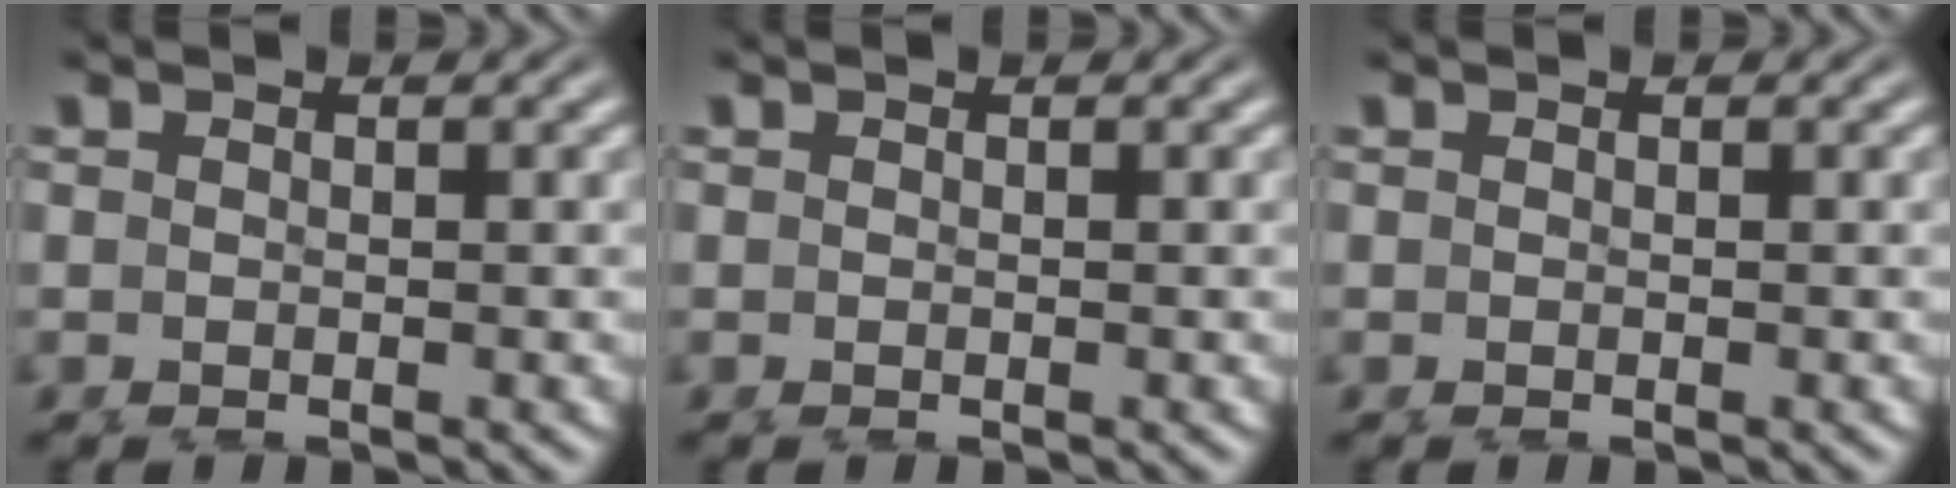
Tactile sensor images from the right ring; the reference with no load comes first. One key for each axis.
{"total": 0.0}
{"total": 0.0}